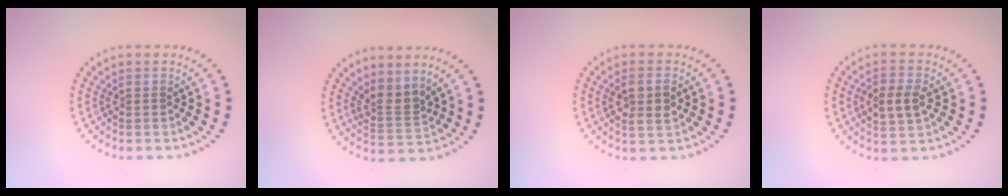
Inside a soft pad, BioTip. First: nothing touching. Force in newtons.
{"total": 2.7, "press": 1.9, "slide": 1.9}
{"total": 2.7, "press": 2.6, "slide": 0.7}
{"total": 3.0, "press": 3.0, "slide": 0.4}